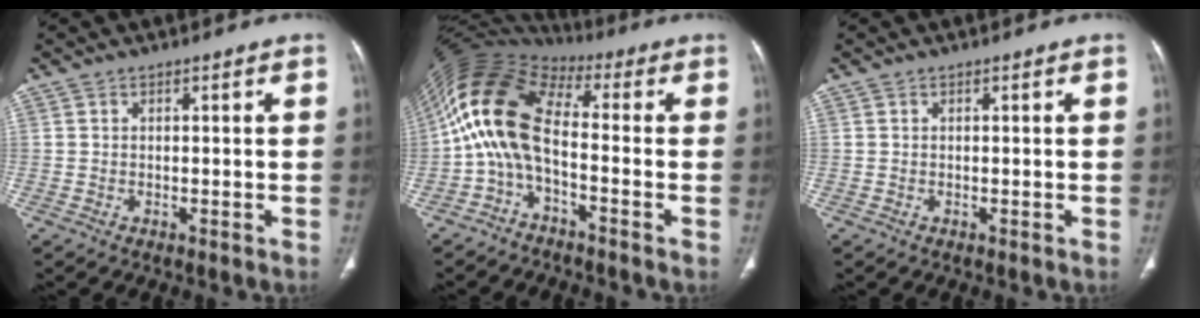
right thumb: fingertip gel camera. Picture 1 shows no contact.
{"total": 12.7, "force": [-1.6, 6.4, 10.9], "torque": [-0.209, 0.061, -0.046]}
{"total": 0.0}